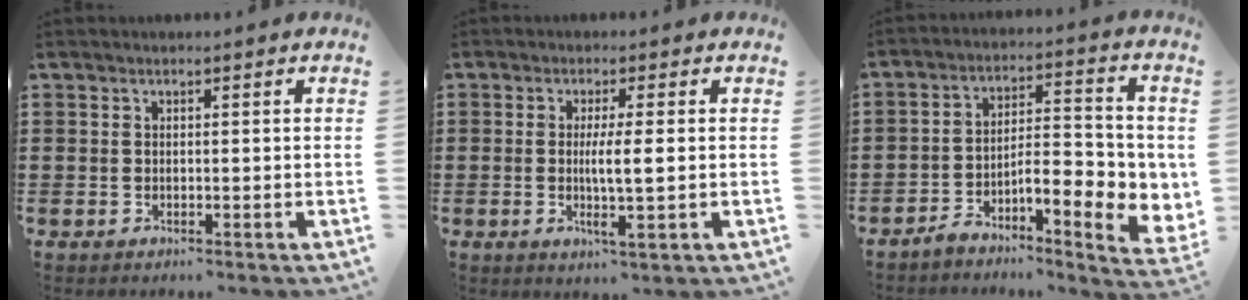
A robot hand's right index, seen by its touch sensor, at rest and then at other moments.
{"total": 4.6, "force": [-0.1, 0.1, 4.6], "torque": [-0.082, -0.006, -0.005]}
{"total": 7.0, "force": [-2.4, 2.4, 6.1], "torque": [-0.090, -0.022, -0.046]}